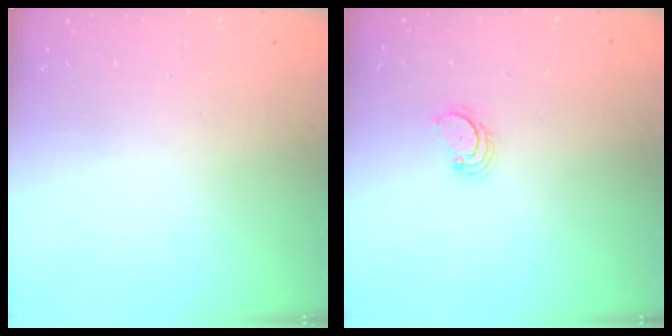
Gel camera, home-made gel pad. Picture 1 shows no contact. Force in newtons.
{"total": 2.7, "press": 2.7, "slide": 0.3}